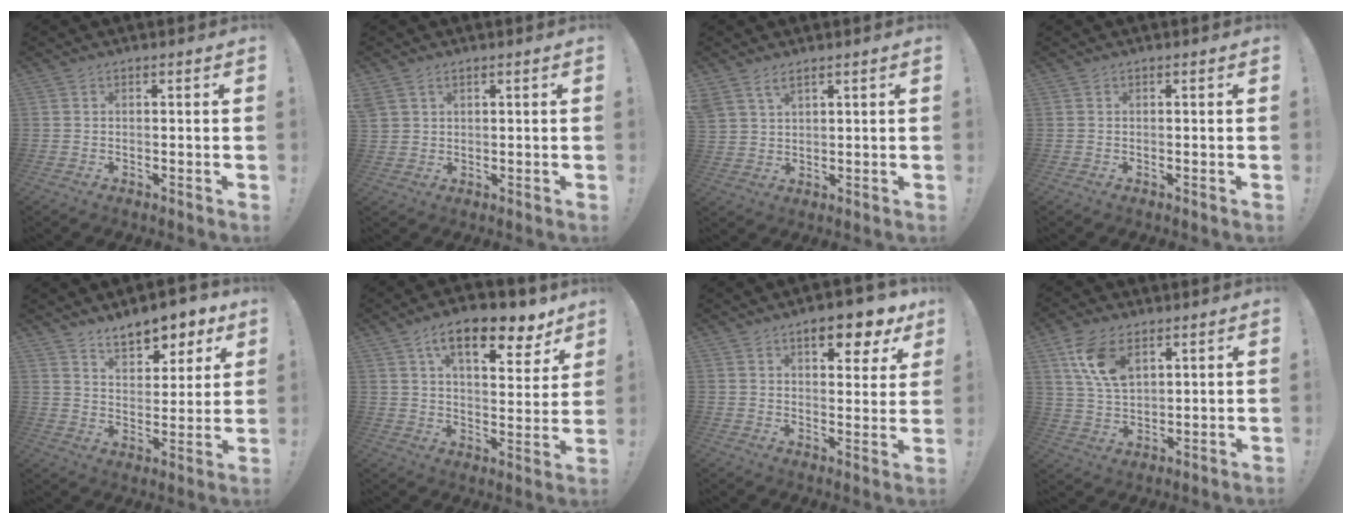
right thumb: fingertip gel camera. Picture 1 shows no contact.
{"total": 3.0, "force": [1.9, 2.2, 1.0], "torque": [-0.018, -0.005, 0.038]}
{"total": 4.3, "force": [3.0, 2.2, 2.0], "torque": [-0.042, -0.012, 0.060]}
{"total": 0.0}
{"total": 10.8, "force": [8.3, 4.9, 4.9], "torque": [-0.067, -0.054, 0.152]}
{"total": 15.6, "force": [9.2, 6.2, 11.0], "torque": [-0.161, -0.052, 0.149]}
{"total": 9.9, "force": [6.2, 3.5, 6.9], "torque": [-0.085, -0.036, 0.102]}
{"total": 11.5, "force": [5.7, 6.4, 7.6], "torque": [-0.156, -0.013, 0.108]}